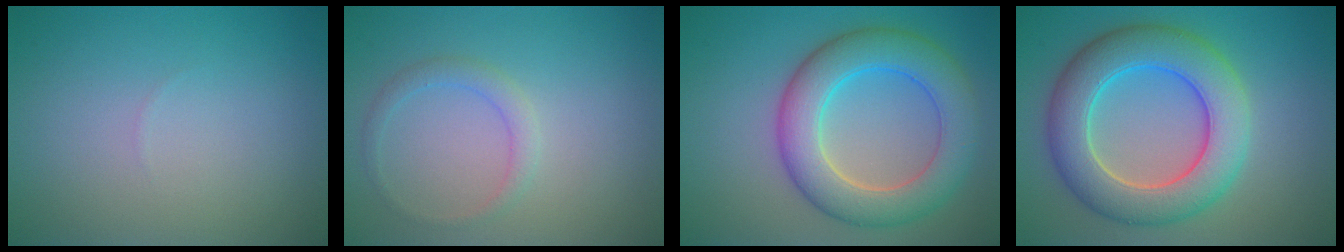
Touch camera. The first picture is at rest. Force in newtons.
{"total": 1.6, "press": 1.6, "slide": 0.2}
{"total": 7.4, "press": 7.4, "slide": 0.2}
{"total": 8.3, "press": 8.3, "slide": 0.2}